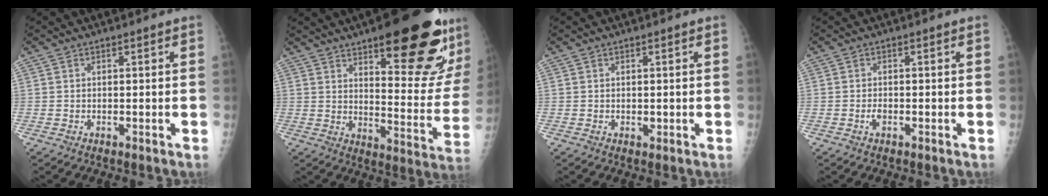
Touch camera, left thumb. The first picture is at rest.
{"total": 26.1, "force": [14.4, 7.4, 20.5], "torque": [-0.229, -0.060, 0.204]}
{"total": 0.8, "force": [0.1, 0.6, 0.5], "torque": [-0.004, -0.001, 0.003]}
{"total": 1.3, "force": [-0.5, 0.8, 0.9], "torque": [-0.016, 0.001, -0.011]}